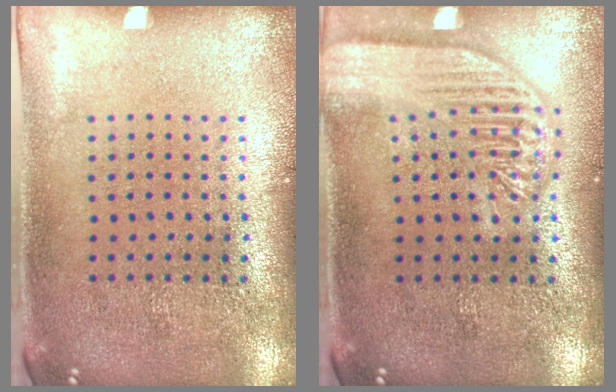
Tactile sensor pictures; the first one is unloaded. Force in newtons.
{"total": 3.2, "press": 3.2, "slide": 0.4}